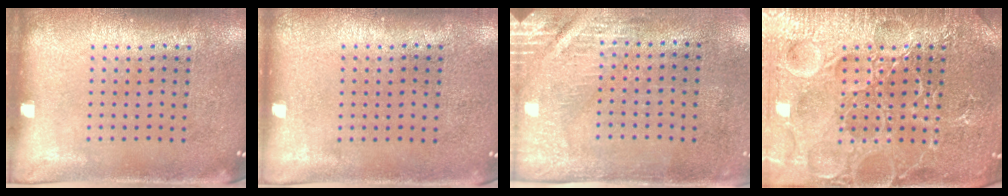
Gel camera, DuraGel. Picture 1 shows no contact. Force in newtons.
{"total": 0.0}
{"total": 2.9, "press": 2.5, "slide": 1.5}
{"total": 7.4, "press": 7.3, "slide": 0.9}